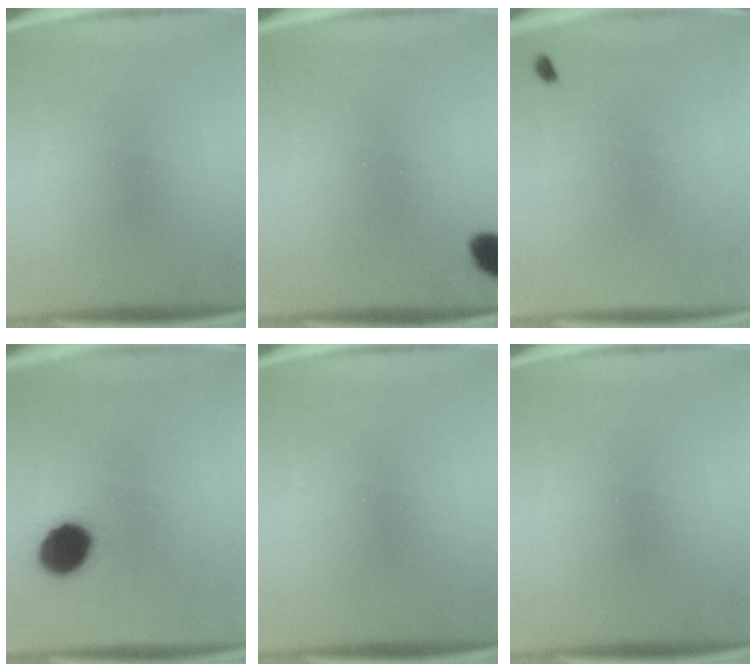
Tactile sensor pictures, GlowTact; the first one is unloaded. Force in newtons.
{"total": 4.3}
{"total": 0.8}
{"total": 9.9}
{"total": 0.0}
{"total": 0.0}